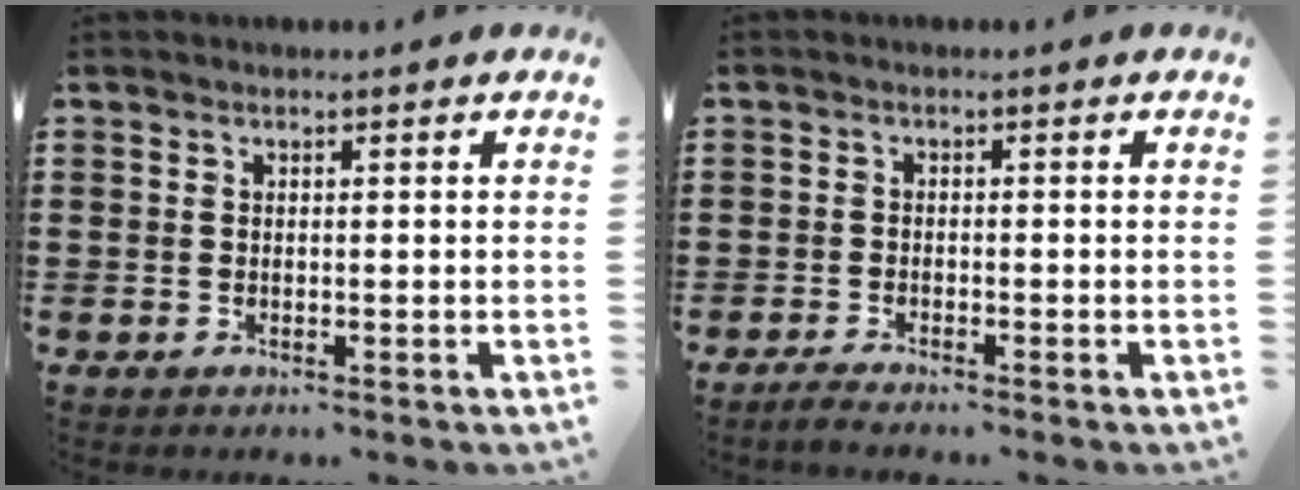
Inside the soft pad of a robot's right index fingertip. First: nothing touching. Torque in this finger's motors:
{"motor_torque": [-0.19, 0.21, 0.09, 0.00]}